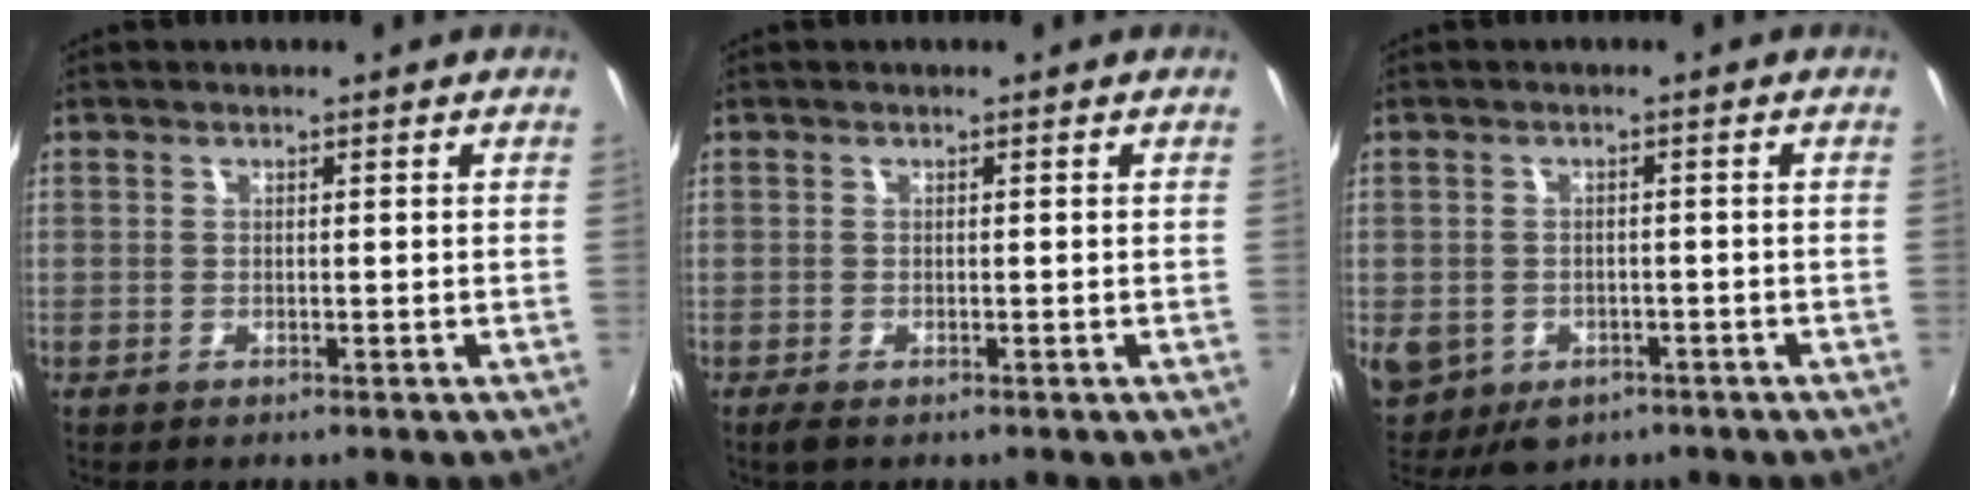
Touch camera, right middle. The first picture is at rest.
{"total": 1.4, "force": [-0.9, 0.5, 0.9], "torque": [-0.018, -0.007, -0.016]}
{"total": 8.9, "force": [-3.3, 7.2, 4.2], "torque": [-0.106, -0.025, -0.043]}